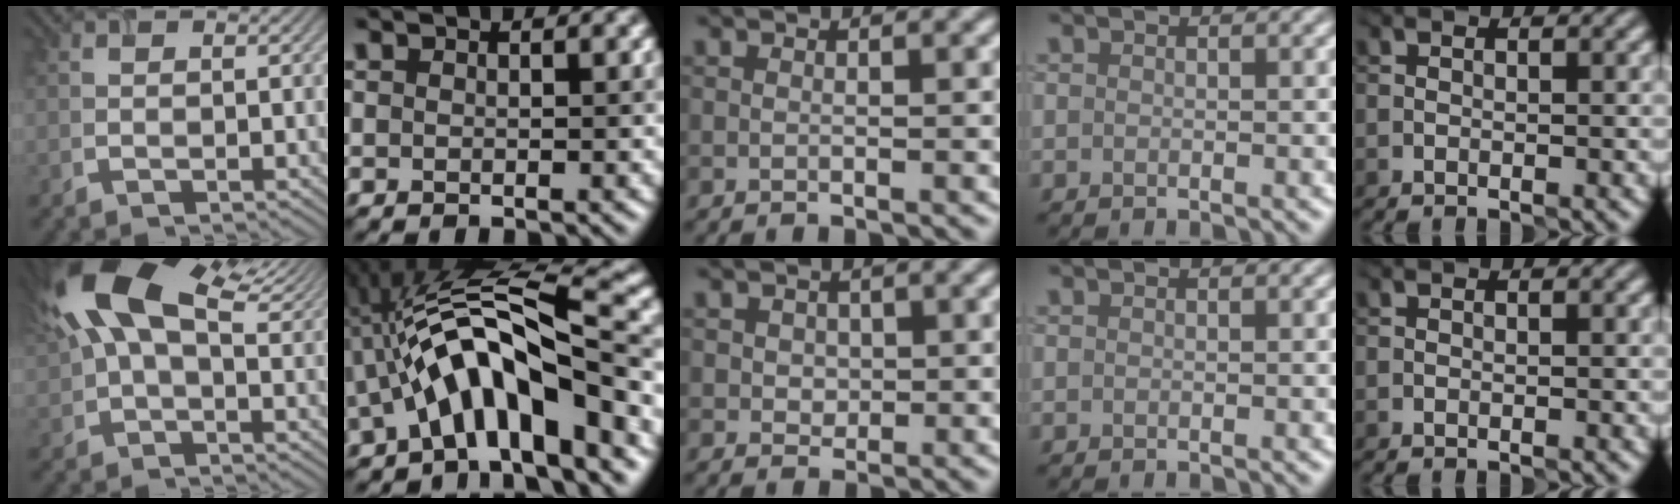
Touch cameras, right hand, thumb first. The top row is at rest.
{"thumb": {"total": 16.9, "force": [7.0, 8.2, 13.1], "torque": [-0.262, 0.041, 0.110]}, "index": {"total": 10.8, "force": [-2.1, 3.8, 9.9], "torque": [-0.160, 0.021, -0.044]}, "middle": {"total": 1.4, "force": [0.3, 1.2, 0.6], "torque": [-0.011, -0.001, 0.006]}}